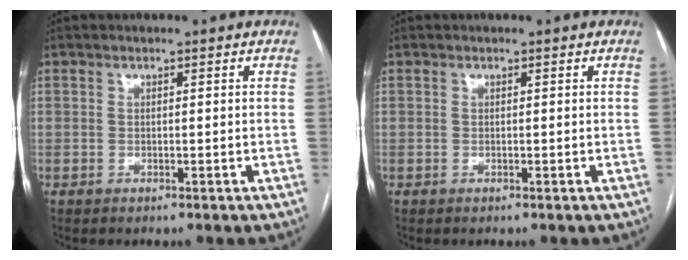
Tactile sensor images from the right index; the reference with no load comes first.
{"total": 0.0}